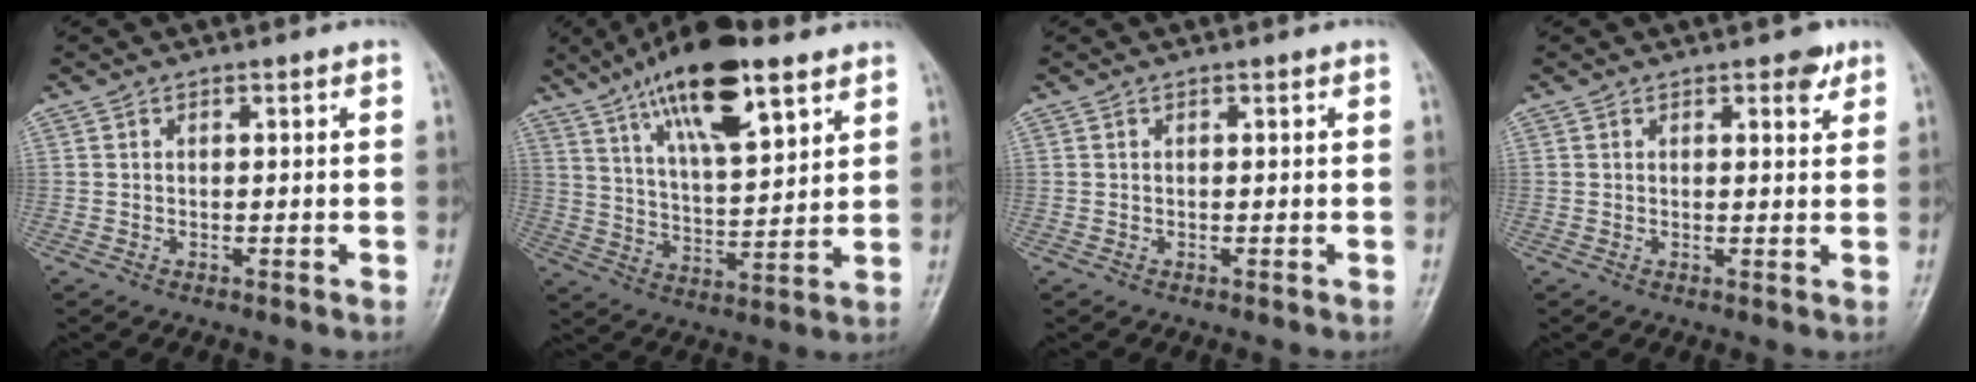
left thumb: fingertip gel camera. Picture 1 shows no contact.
{"total": 17.9, "force": [10.7, 6.0, 13.1], "torque": [-0.198, -0.038, 0.186]}
{"total": 0.0}
{"total": 2.3, "force": [1.5, 1.1, 1.4], "torque": [-0.009, -0.008, 0.018]}